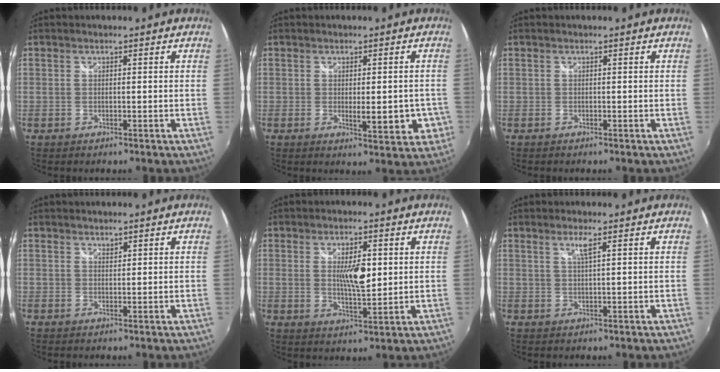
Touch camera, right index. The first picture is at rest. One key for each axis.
{"total": 7.3, "fx": -1.9, "fy": 2.6, "fz": 6.6, "tx": -0.094, "ty": -0.019, "tz": -0.020}
{"total": 0.0}
{"total": 0.9, "fx": 0.8, "fy": 0.3, "fz": 0.1, "tx": -0.002, "ty": 0.000, "tz": 0.014}
{"total": 6.6, "fx": 1.2, "fy": 2.5, "fz": 6.0, "tx": -0.098, "ty": -0.002, "tz": 0.021}
{"total": 2.1, "fx": 1.1, "fy": -0.2, "fz": 1.8, "tx": -0.033, "ty": -0.002, "tz": 0.021}